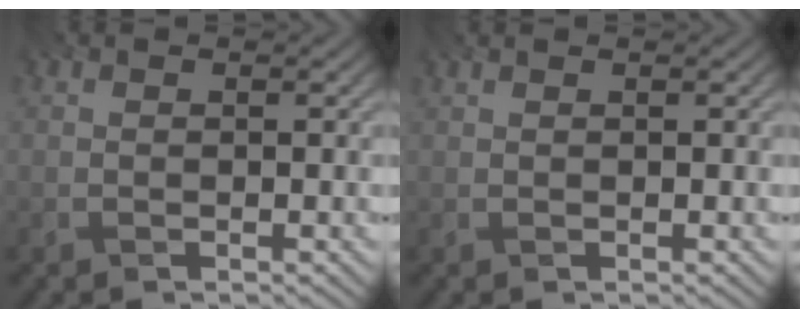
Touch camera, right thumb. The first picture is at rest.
{"total": 0.6, "force": [0.5, -0.2, 0.2], "torque": [-0.005, 0.000, 0.007]}